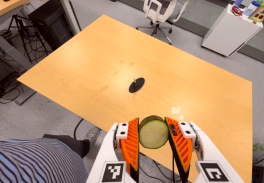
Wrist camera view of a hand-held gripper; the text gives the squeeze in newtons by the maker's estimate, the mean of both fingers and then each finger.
{"total": 11.5, "left": 10.6, "right": 12.5}